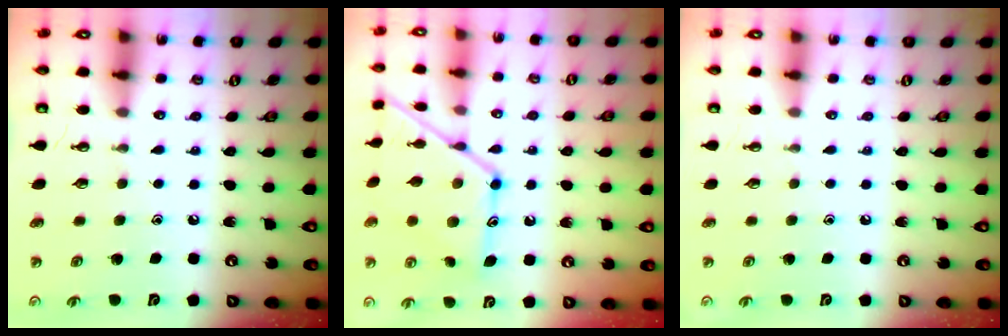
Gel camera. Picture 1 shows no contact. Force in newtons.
{"total": 15.0, "press": 15.0, "slide": 0.9}
{"total": 0.0}